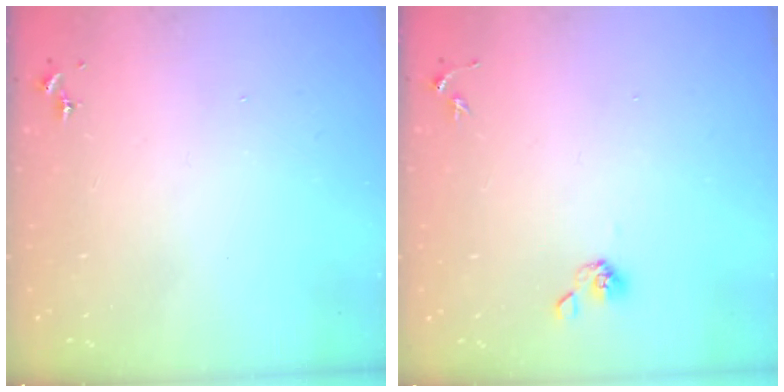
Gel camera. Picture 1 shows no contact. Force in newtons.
{"total": 5.0, "press": 4.7, "slide": 1.7}